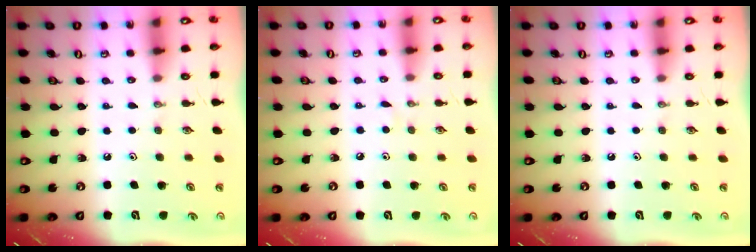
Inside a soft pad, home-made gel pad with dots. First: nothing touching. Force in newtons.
{"total": 2.1, "press": 2.1, "slide": 0.3}
{"total": 0.0}